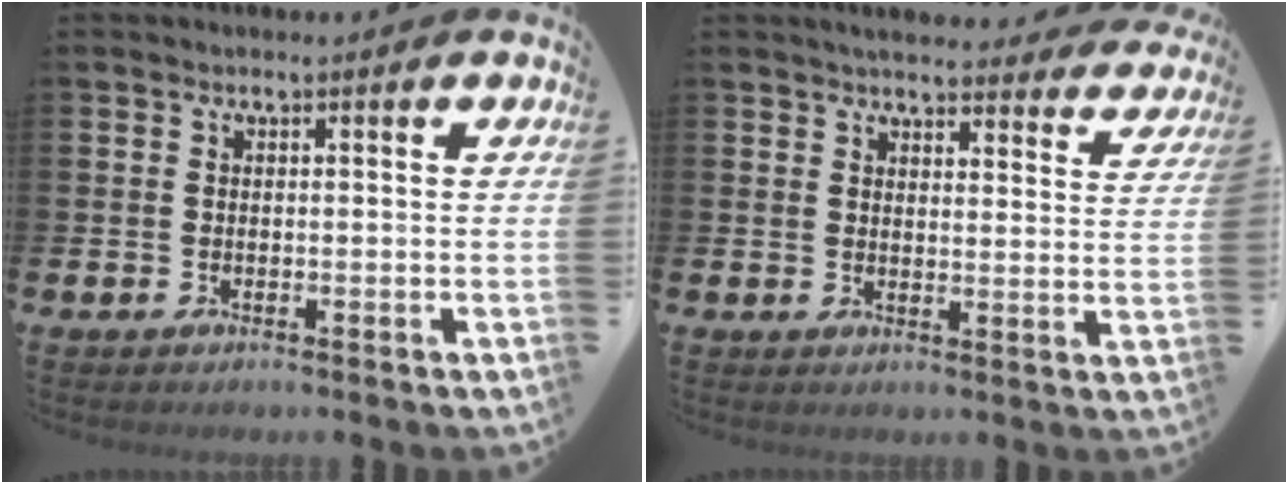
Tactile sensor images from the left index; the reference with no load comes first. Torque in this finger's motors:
{"motor_torque": [0.99, -1.16, 0.07, 0.10]}